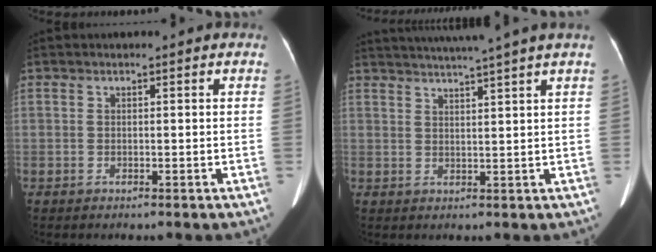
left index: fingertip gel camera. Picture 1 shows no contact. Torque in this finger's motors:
{"motor_torque": [0.62, -1.52, 0.14, 0.09]}